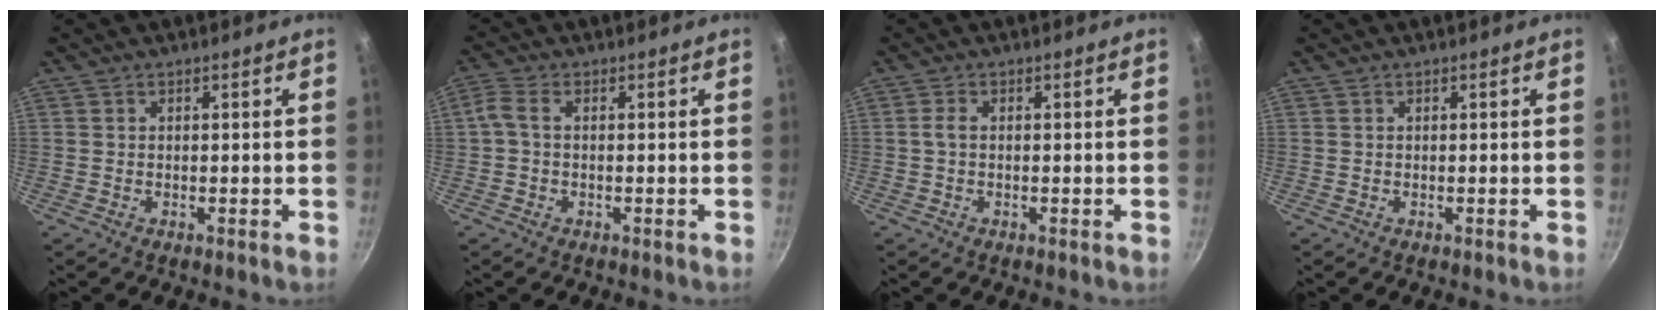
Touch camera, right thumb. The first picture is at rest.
{"total": 3.1, "force": [0.0, 1.6, 2.6], "torque": [-0.071, 0.013, -0.006]}
{"total": 1.6, "force": [-0.1, 0.8, 1.3], "torque": [-0.034, 0.006, -0.004]}
{"total": 0.0}